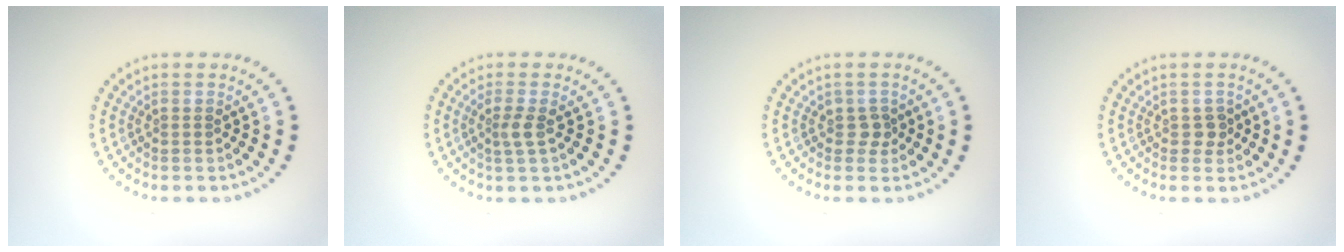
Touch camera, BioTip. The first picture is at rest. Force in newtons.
{"total": 1.6, "press": 1.2, "slide": 1.0}
{"total": 1.2, "press": 1.0, "slide": 0.6}
{"total": 1.1, "press": 1.0, "slide": 0.4}